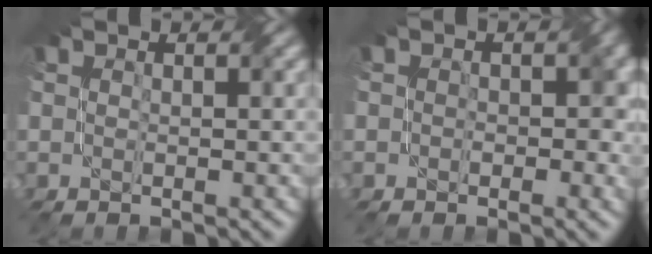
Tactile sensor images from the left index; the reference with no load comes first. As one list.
[{"total": 2.6, "force": [0.2, 2.0, 1.6], "torque": [-0.010, -0.003, -0.003]}]